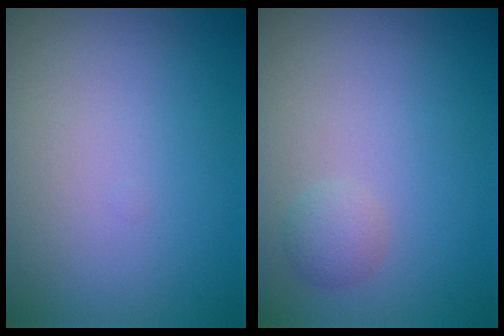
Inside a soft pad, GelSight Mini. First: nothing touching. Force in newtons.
{"total": 1.3, "press": 1.3, "slide": 0.0}